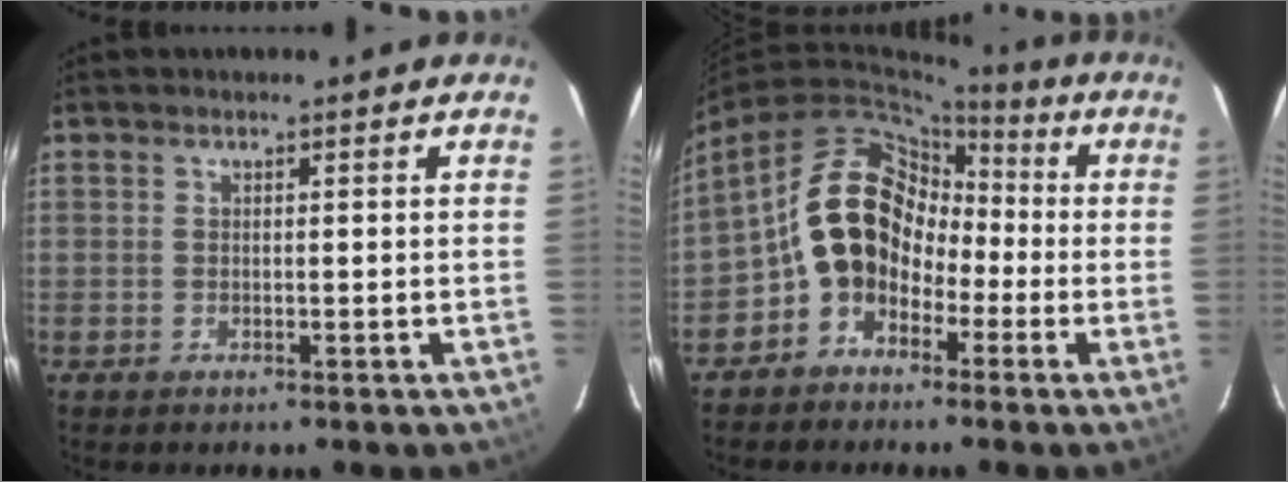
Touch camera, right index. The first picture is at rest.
{"total": 11.2, "force": [-3.0, 9.2, 5.5], "torque": [-0.098, 0.028, -0.056]}